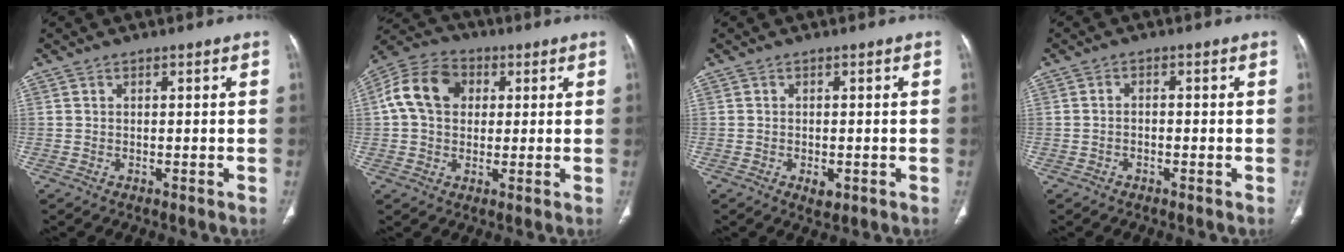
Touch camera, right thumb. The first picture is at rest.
{"total": 11.8, "force": [2.3, 9.0, 7.3], "torque": [-0.122, 0.020, 0.029]}
{"total": 2.3, "force": [-0.8, 1.3, 1.7], "torque": [-0.023, 0.000, -0.009]}
{"total": 1.3, "force": [-0.5, 0.8, 0.8], "torque": [-0.012, 0.007, -0.011]}